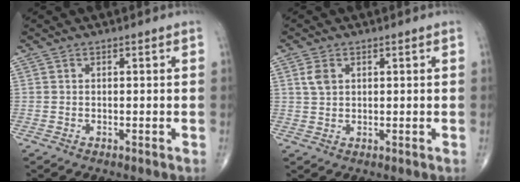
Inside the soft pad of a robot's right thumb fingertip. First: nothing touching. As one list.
[{"total": 2.8, "force": [1.1, 1.9, 1.8], "torque": [-0.033, 0.002, 0.025]}]